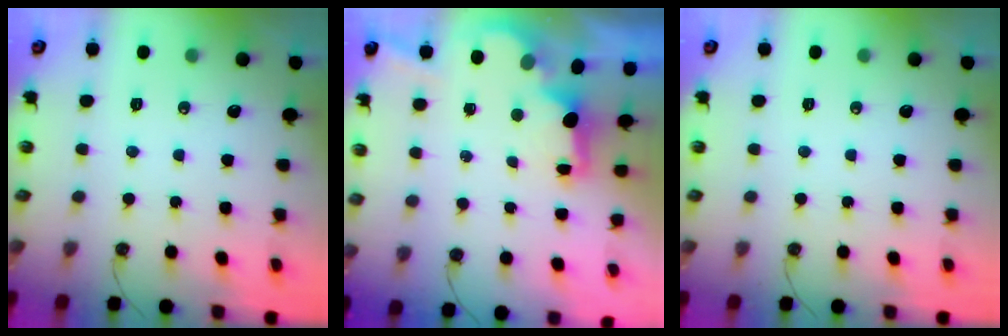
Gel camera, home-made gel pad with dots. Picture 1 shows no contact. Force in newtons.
{"total": 1.9, "press": 1.8, "slide": 0.6}
{"total": 0.0}